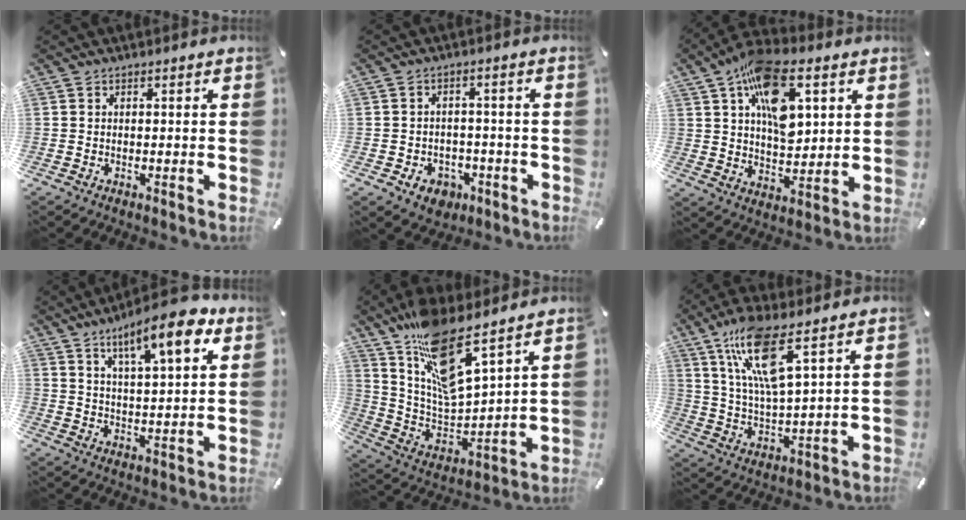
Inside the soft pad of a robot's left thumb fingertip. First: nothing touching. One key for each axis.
{"total": 5.6, "fx": -2.5, "fy": 4.5, "fz": 2.3, "tx": -0.034, "ty": 0.014, "tz": -0.044}
{"total": 16.9, "fx": 6.6, "fy": 9.5, "fz": 12.4, "tx": -0.200, "ty": -0.012, "tz": 0.117}
{"total": 13.7, "fx": 8.6, "fy": 4.1, "fz": 9.8, "tx": -0.150, "ty": -0.038, "tz": 0.140}
{"total": 15.8, "fx": 12.3, "fy": 3.6, "fz": 9.1, "tx": -0.184, "ty": -0.099, "tz": 0.214}
{"total": 14.3, "fx": 8.2, "fy": 3.6, "fz": 11.2, "tx": -0.235, "ty": -0.025, "tz": 0.140}